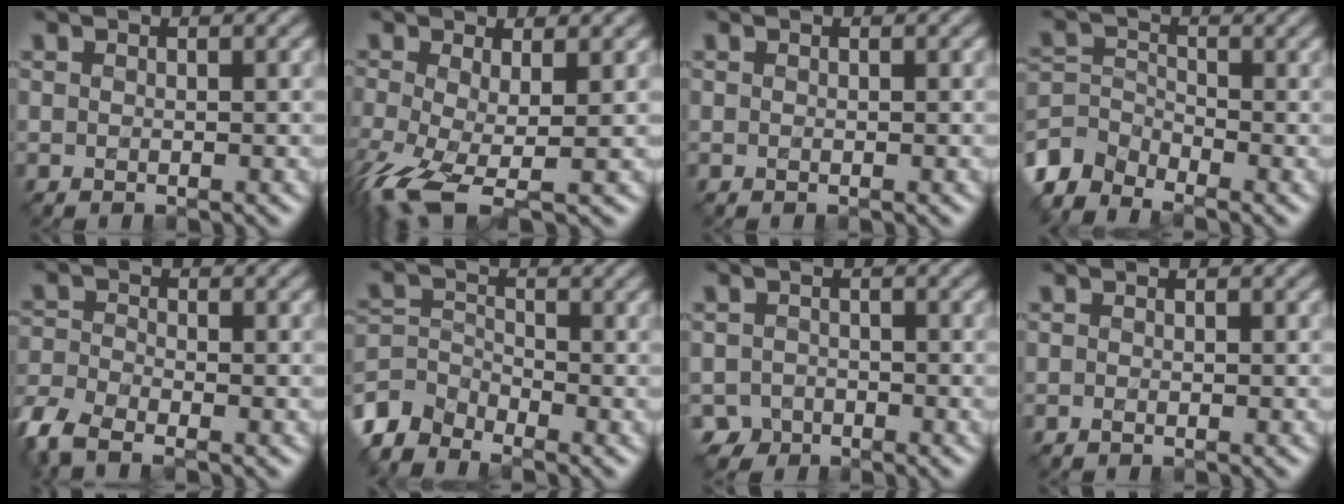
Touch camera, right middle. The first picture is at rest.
{"total": 5.6, "force": [-2.3, 1.8, 4.8], "torque": [-0.118, -0.024, -0.054]}
{"total": 0.0}
{"total": 4.2, "force": [-3.6, 1.9, 1.2], "torque": [-0.027, -0.005, -0.086]}
{"total": 4.8, "force": [-3.5, 1.9, 2.7], "torque": [-0.063, -0.008, -0.085]}
{"total": 4.2, "force": [-3.5, 1.9, 1.1], "torque": [-0.026, -0.004, -0.085]}
{"total": 1.9, "force": [-1.4, 1.3, 0.0], "torque": [0.008, 0.002, -0.028]}
{"total": 0.0}